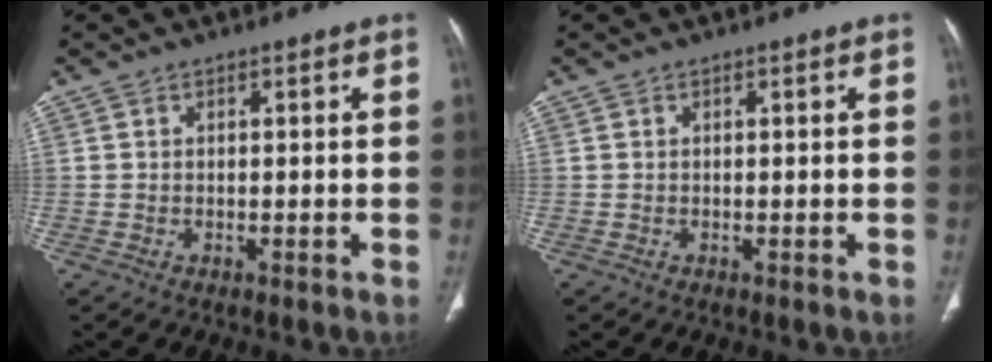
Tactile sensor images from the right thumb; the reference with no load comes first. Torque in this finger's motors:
{"motor_torque": [-0.01, 0.01, 0.00, 0.00, 0.00]}